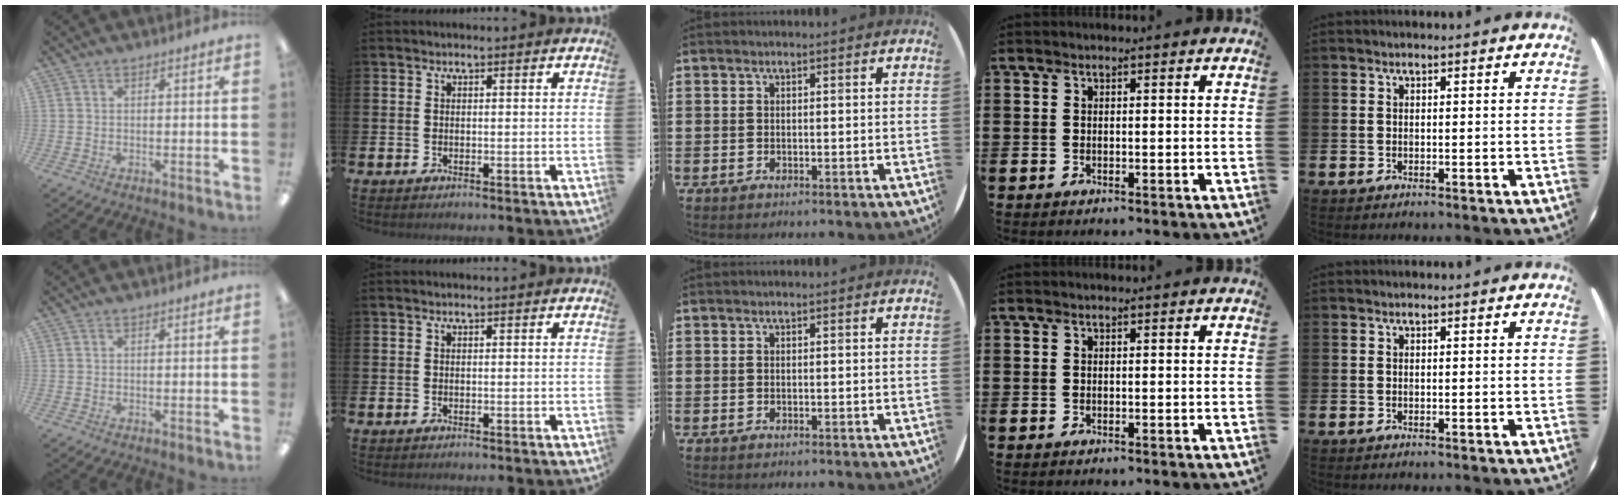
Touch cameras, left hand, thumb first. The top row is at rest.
{}